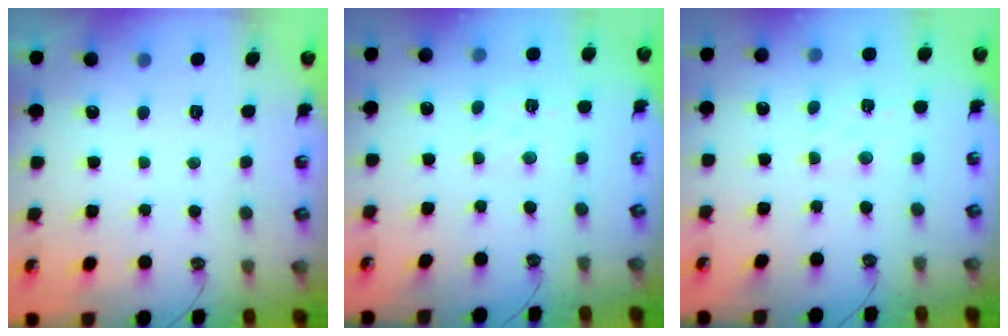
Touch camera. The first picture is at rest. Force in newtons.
{"total": 2.2, "press": 2.1, "slide": 0.4}
{"total": 2.9, "press": 2.9, "slide": 0.5}